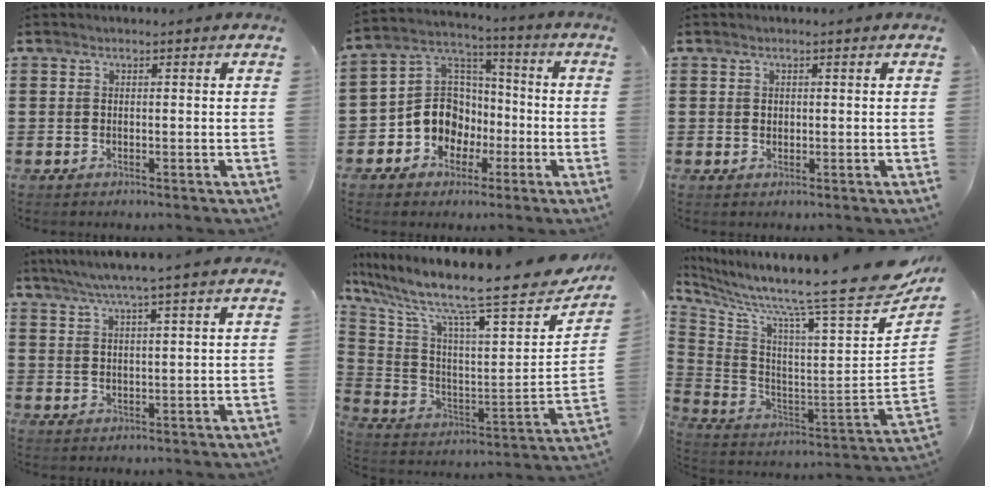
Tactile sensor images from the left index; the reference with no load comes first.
{"total": 9.4, "force": [-2.6, 8.5, 2.9], "torque": [-0.098, 0.010, -0.048]}
{"total": 0.7, "force": [0.4, 0.5, 0.3], "torque": [-0.008, 0.004, 0.007]}
{"total": 4.2, "force": [3.5, -0.6, 2.4], "torque": [-0.055, -0.011, 0.060]}
{"total": 11.9, "force": [9.6, 1.1, 7.0], "torque": [-0.148, -0.083, 0.146]}
{"total": 12.5, "force": [10.2, -0.1, 7.1], "torque": [-0.136, -0.100, 0.152]}